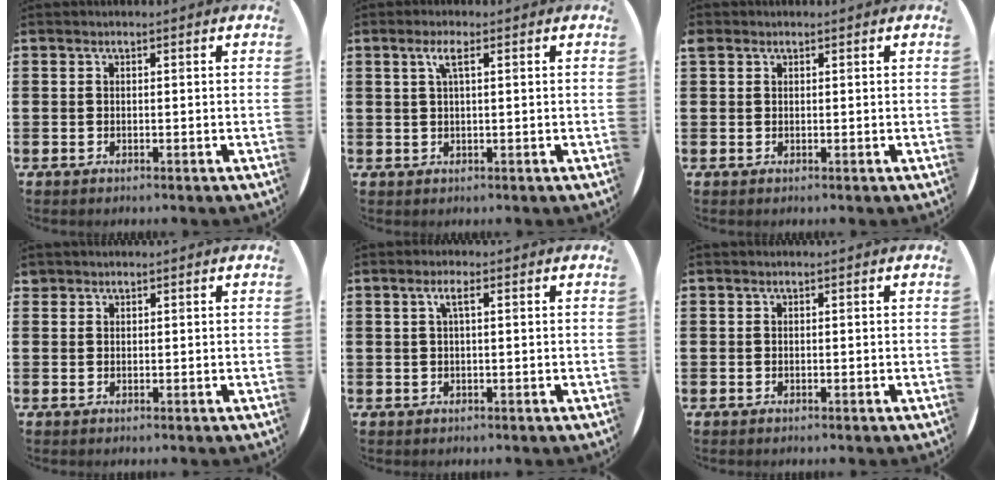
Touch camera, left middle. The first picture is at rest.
{"total": 2.2, "force": [0.9, 0.5, 1.9], "torque": [-0.040, 0.007, 0.013]}
{"total": 0.6, "force": [0.5, 0.4, 0.0], "torque": [-0.003, 0.002, 0.011]}
{"total": 0.8, "force": [0.7, 0.3, -0.1], "torque": [-0.001, 0.002, 0.014]}
{"total": 1.8, "force": [0.6, 0.4, 1.7], "torque": [-0.034, 0.007, 0.008]}
{"total": 0.0}